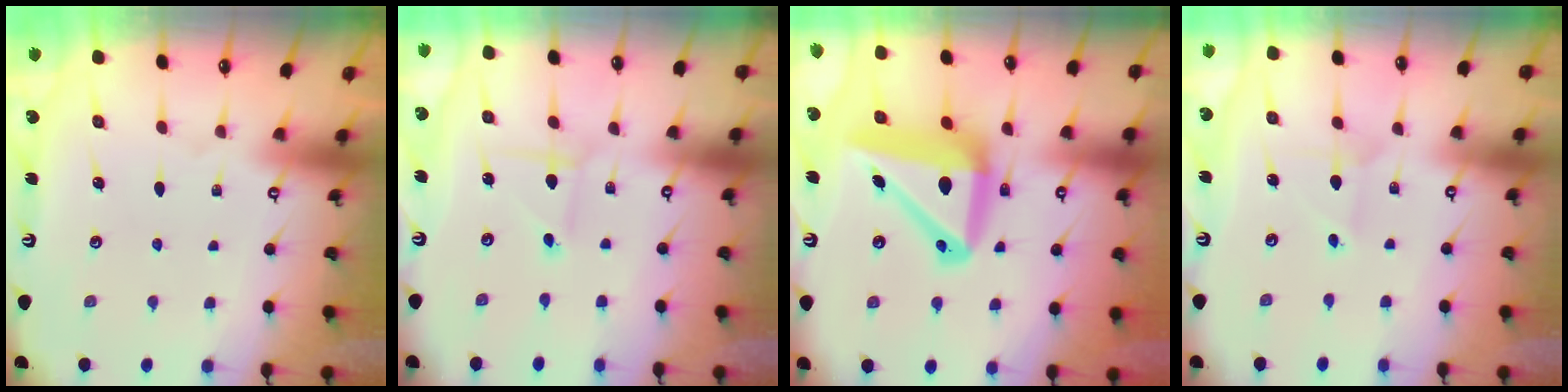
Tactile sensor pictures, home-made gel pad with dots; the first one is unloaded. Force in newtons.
{"total": 1.6, "press": 1.6, "slide": 0.1}
{"total": 15.6, "press": 15.5, "slide": 1.9}
{"total": 4.0, "press": 4.0, "slide": 0.4}